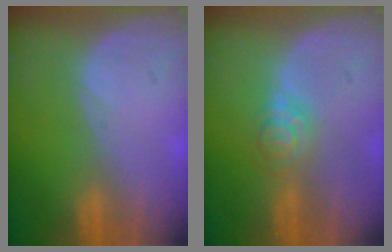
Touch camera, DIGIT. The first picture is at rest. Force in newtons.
{"total": 4.4, "press": 3.9, "slide": 2.0}